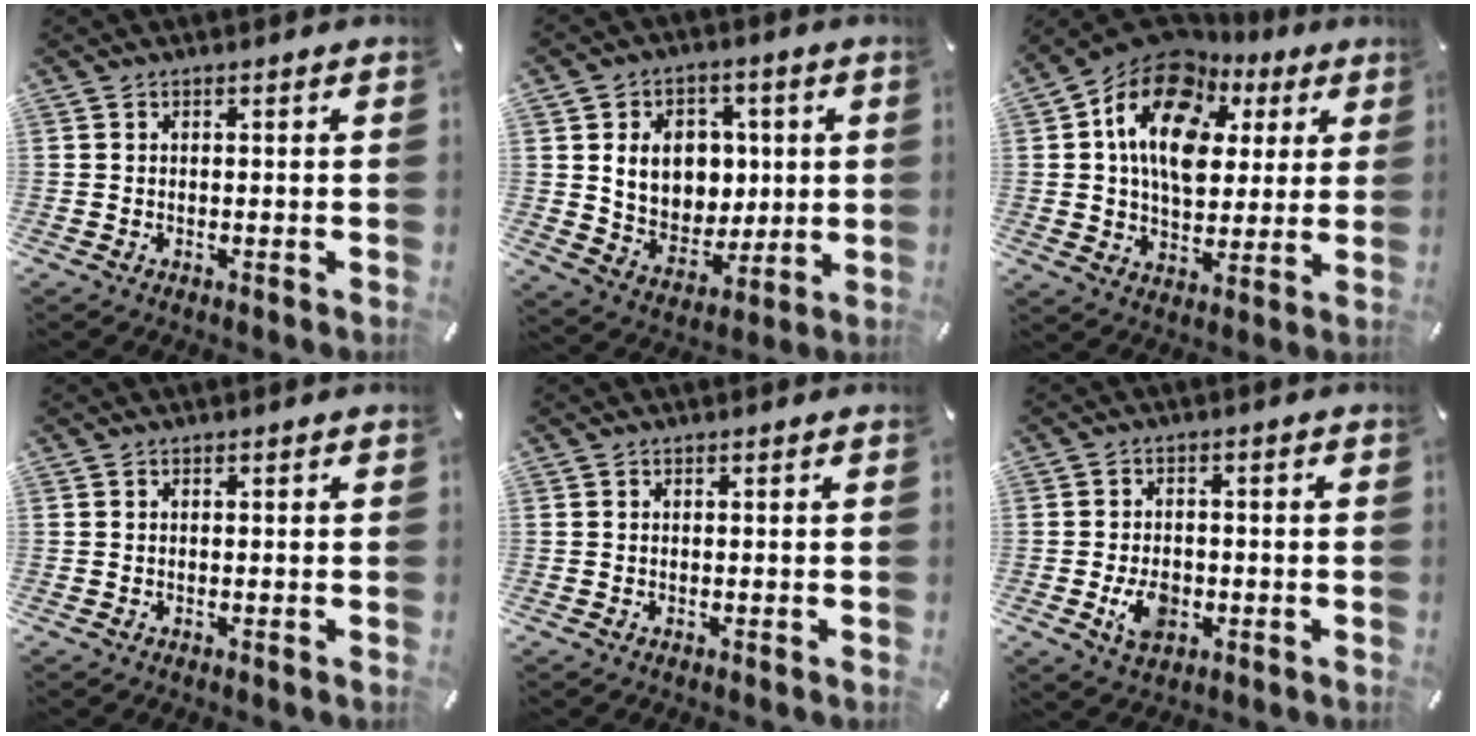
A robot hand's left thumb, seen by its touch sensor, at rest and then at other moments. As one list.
[{"total": 11.8, "force": [2.5, 10.3, 5.1], "torque": [-0.082, -0.003, 0.057]}, {"total": 16.4, "force": [6.4, 12.1, 9.2], "torque": [-0.162, -0.028, 0.114]}, {"total": 0.0}, {"total": 0.0}, {"total": 6.9, "force": [-2.0, 4.8, 4.5], "torque": [-0.084, -0.001, -0.038]}]